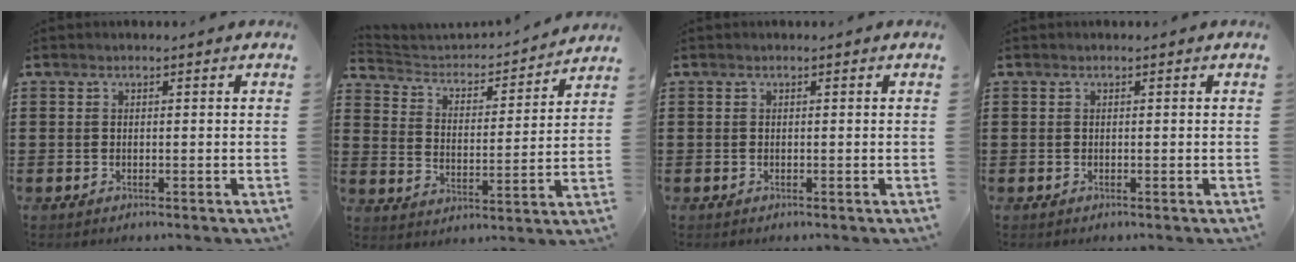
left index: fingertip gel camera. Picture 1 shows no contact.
{"total": 2.7, "force": [2.5, 1.0, 0.3], "torque": [-0.026, -0.027, 0.033]}
{"total": 0.0}
{"total": 0.0}